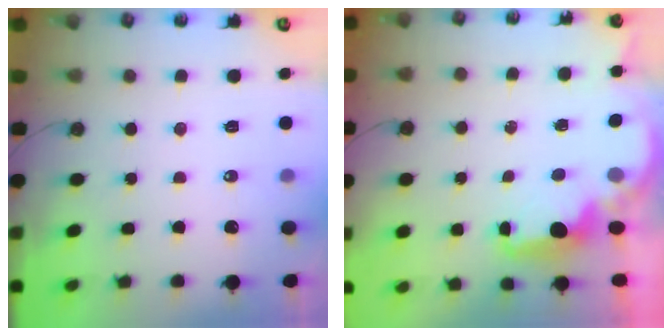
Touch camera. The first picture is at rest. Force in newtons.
{"total": 2.2, "press": 2.1, "slide": 0.7}